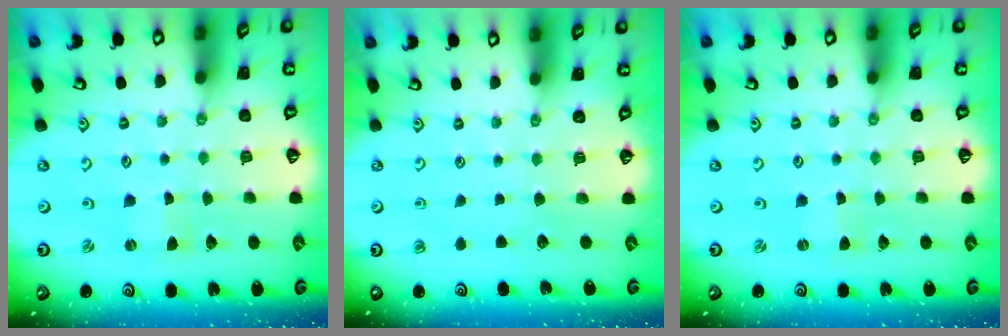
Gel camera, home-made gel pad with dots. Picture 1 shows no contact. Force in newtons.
{"total": 0.0}
{"total": 0.0}